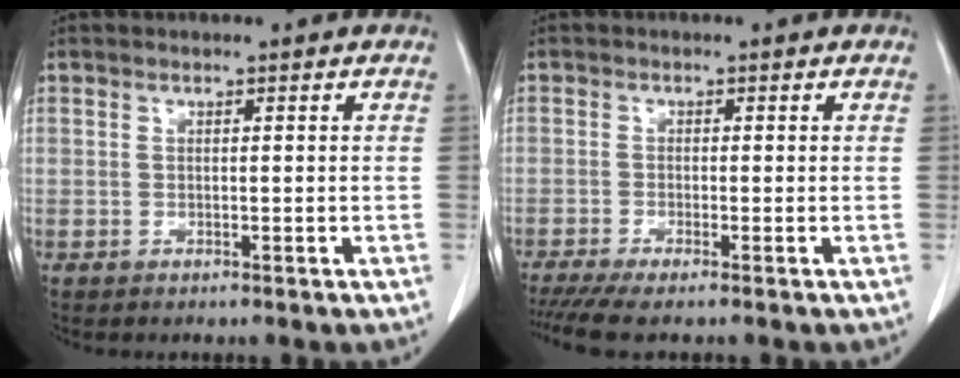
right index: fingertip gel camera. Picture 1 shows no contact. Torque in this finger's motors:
{"motor_torque": [0.52, -0.48, 0.10, 0.02]}